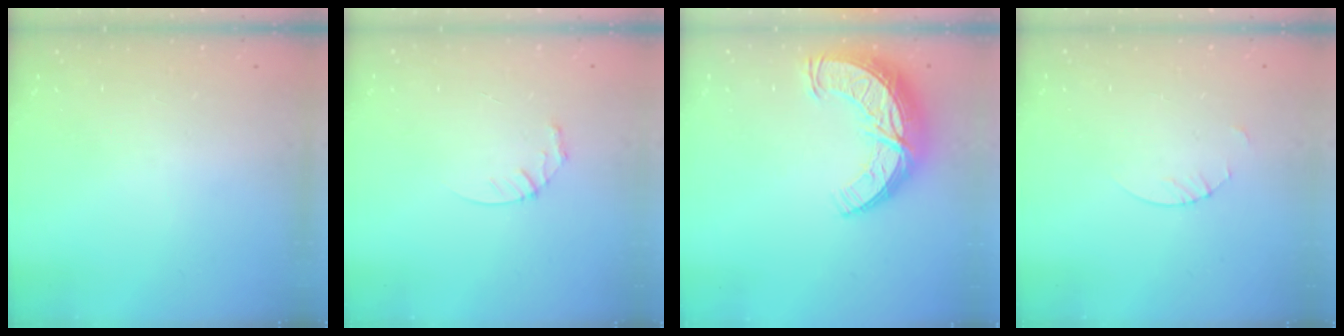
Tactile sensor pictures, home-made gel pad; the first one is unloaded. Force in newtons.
{"total": 3.5, "press": 3.5, "slide": 0.3}
{"total": 13.4, "press": 13.4, "slide": 1.0}
{"total": 1.9, "press": 1.9, "slide": 0.2}